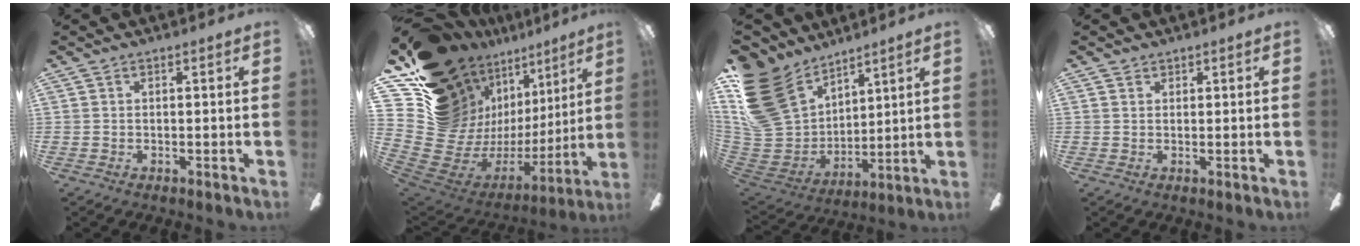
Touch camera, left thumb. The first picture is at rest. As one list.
[{"total": 21.0, "force": [12.2, 14.4, 9.1], "torque": [-0.172, -0.130, 0.280]}, {"total": 23.1, "force": [11.8, 16.3, 11.3], "torque": [-0.264, -0.061, 0.234]}, {"total": 1.1, "force": [0.9, 0.7, 0.1], "torque": [-0.003, 0.001, 0.017]}]